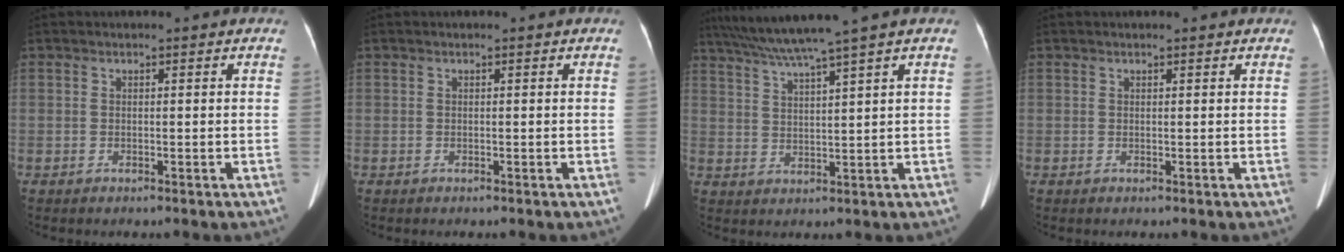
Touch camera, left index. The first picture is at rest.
{"total": 0.0}
{"total": 8.4, "force": [6.7, -2.2, 4.5], "torque": [-0.080, 0.015, 0.119]}
{"total": 1.3, "force": [1.1, 0.2, 0.6], "torque": [-0.008, 0.016, 0.012]}